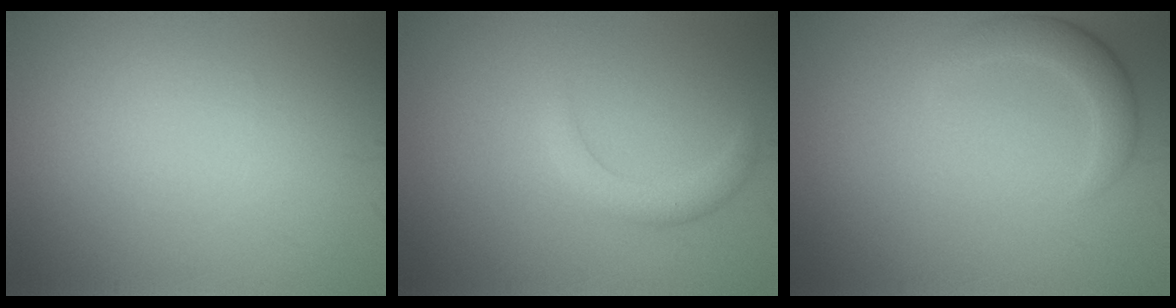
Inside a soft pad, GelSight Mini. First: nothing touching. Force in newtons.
{"total": 1.9, "press": 1.9, "slide": 0.2}
{"total": 2.6, "press": 2.6, "slide": 0.1}